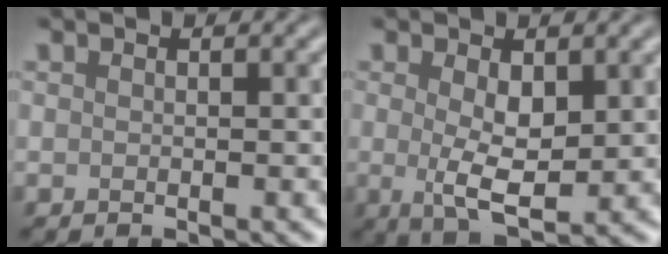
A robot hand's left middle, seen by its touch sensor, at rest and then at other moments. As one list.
[{"total": 3.6, "force": [0.5, 1.3, 3.3], "torque": [-0.064, -0.004, 0.016]}]